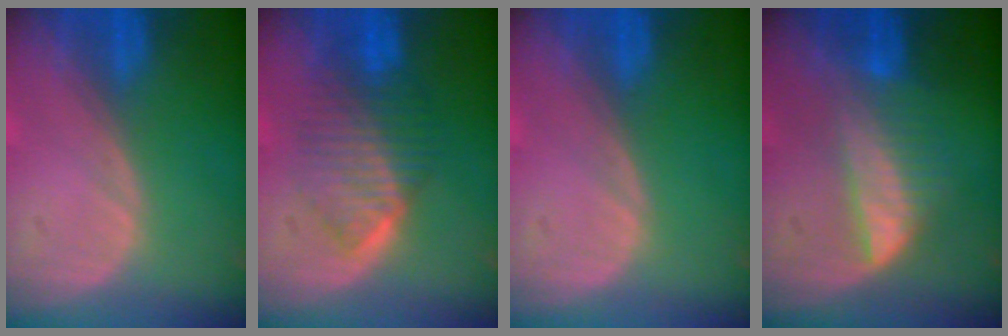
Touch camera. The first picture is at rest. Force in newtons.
{"total": 6.7, "press": 6.7, "slide": 0.3}
{"total": 0.0}
{"total": 6.5, "press": 6.1, "slide": 2.2}